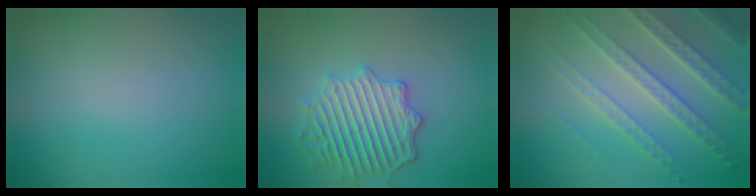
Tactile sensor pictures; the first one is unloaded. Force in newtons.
{"total": 4.9, "press": 4.5, "slide": 1.8}
{"total": 6.8, "press": 4.9, "slide": 4.7}